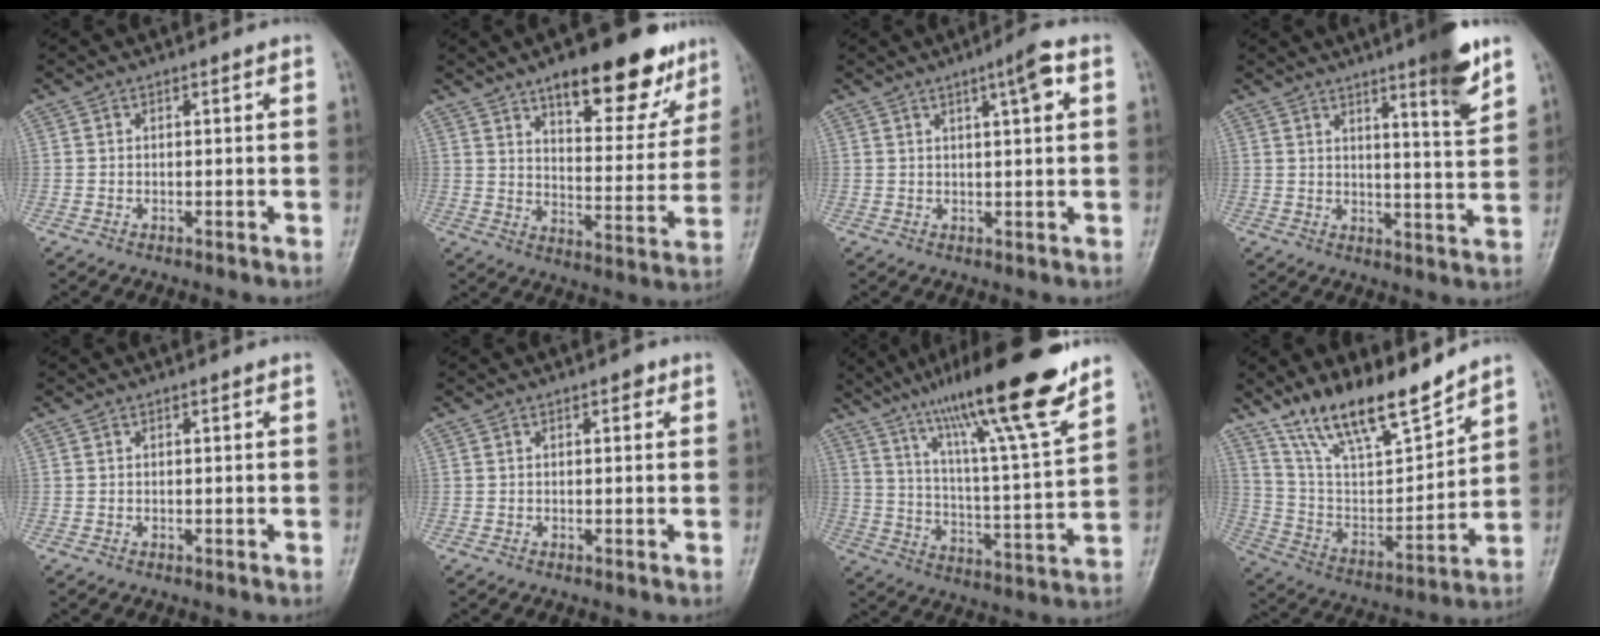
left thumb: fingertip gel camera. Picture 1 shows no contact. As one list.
[{"total": 19.5, "force": [12.7, 7.4, 12.8], "torque": [-0.121, -0.061, 0.185]}, {"total": 4.9, "force": [2.0, 0.7, 4.5], "torque": [-0.068, 0.002, 0.031]}, {"total": 9.7, "force": [6.1, 0.9, 7.4], "torque": [-0.096, -0.042, 0.086]}, {"total": 0.0}, {"total": 1.2, "force": [0.6, 0.7, 0.8], "torque": [-0.004, 0.001, 0.004]}, {"total": 21.1, "force": [14.6, 2.2, 15.1], "torque": [-0.229, -0.060, 0.243]}, {"total": 16.7, "force": [13.6, 4.3, 8.7], "torque": [-0.125, -0.071, 0.256]}]